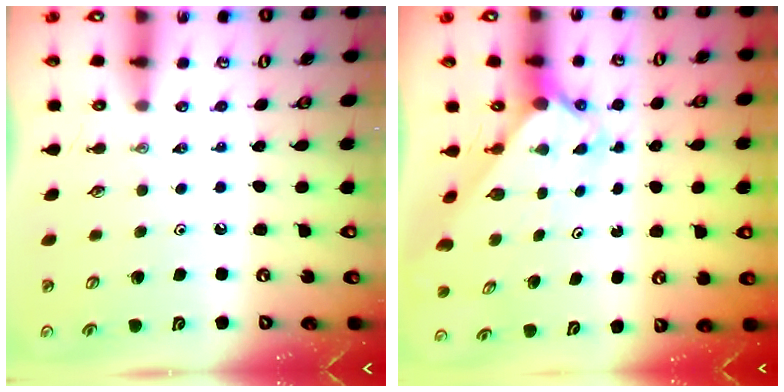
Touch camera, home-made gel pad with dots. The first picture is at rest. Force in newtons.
{"total": 2.4, "press": 2.4, "slide": 0.3}